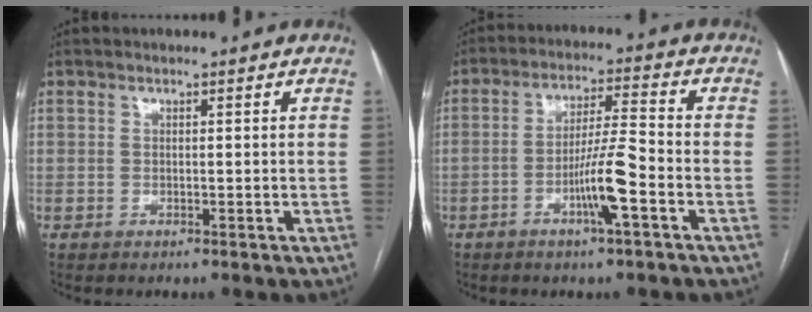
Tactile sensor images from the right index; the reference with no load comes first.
{"total": 8.1, "force": [-3.3, 0.0, 7.4], "torque": [-0.137, 0.002, -0.059]}